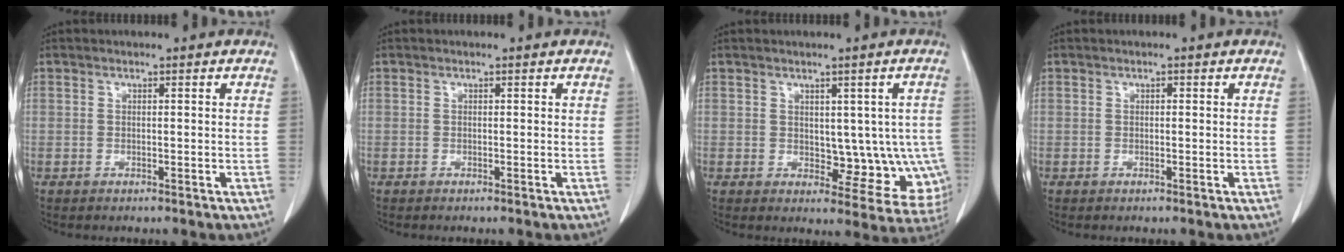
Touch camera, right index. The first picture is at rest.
{"total": 0.0}
{"total": 8.6, "force": [-0.6, 5.4, 6.7], "torque": [-0.051, 0.010, 0.006]}
{"total": 0.0}